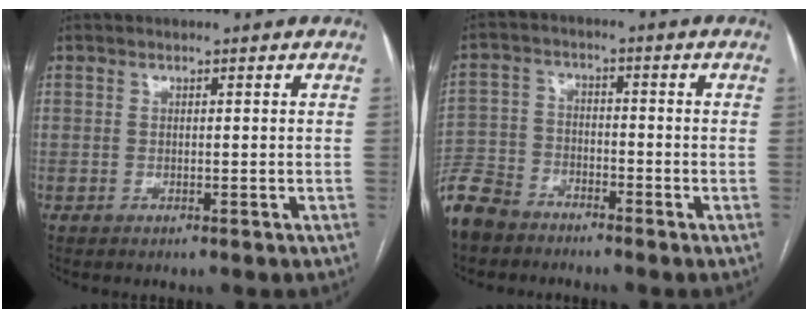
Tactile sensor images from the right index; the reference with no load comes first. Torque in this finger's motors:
{"motor_torque": [0.56, -0.55, -0.23, -0.21]}